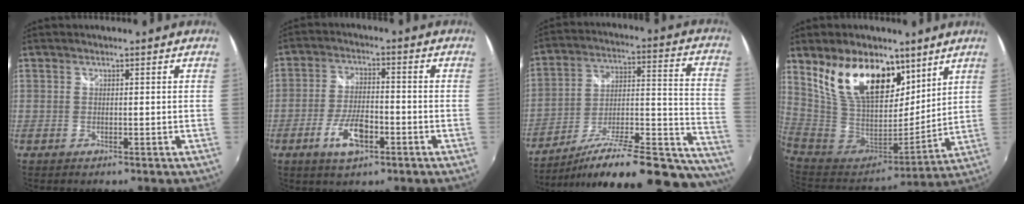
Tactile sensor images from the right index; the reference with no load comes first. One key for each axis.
{"total": 8.1, "fx": -3.8, "fy": 3.3, "fz": 6.4, "tx": -0.135, "ty": -0.005, "tz": -0.067}
{"total": 32.0, "fx": -24.7, "fy": 7.7, "fz": 18.8, "tx": -0.231, "ty": -0.017, "tz": -0.352}
{"total": 21.6, "fx": 11.7, "fy": 12.2, "fz": 13.4, "tx": -0.275, "ty": 0.020, "tz": 0.226}